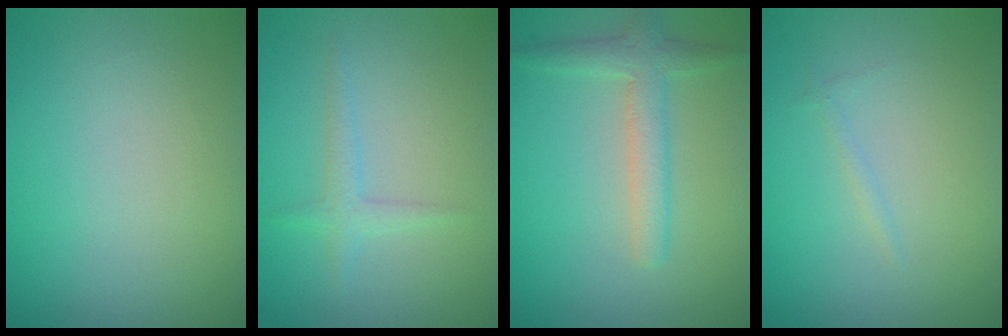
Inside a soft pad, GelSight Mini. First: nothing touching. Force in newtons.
{"total": 1.4, "press": 1.4, "slide": 0.0}
{"total": 2.8, "press": 2.8, "slide": 0.1}
{"total": 0.5, "press": 0.5, "slide": 0.0}